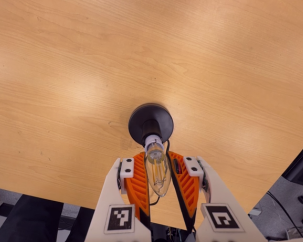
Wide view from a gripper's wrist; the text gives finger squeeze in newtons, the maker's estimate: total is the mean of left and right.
{"total": 10.0, "left": 9.4, "right": 10.5}